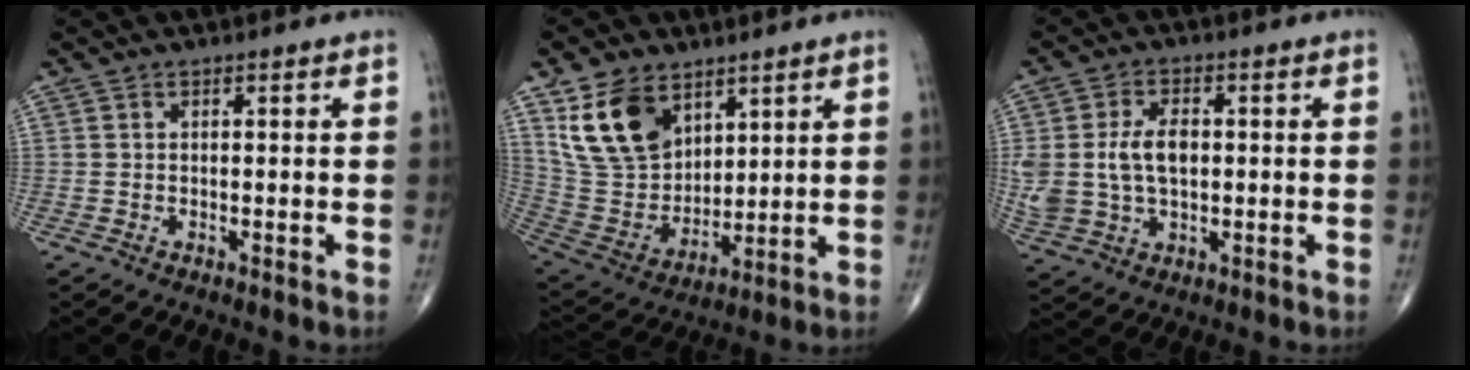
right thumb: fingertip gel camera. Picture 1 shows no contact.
{"total": 15.2, "force": [8.0, 9.9, 8.3], "torque": [-0.133, -0.037, 0.174]}
{"total": 11.0, "force": [0.6, 7.0, 8.5], "torque": [-0.173, 0.008, 0.021]}